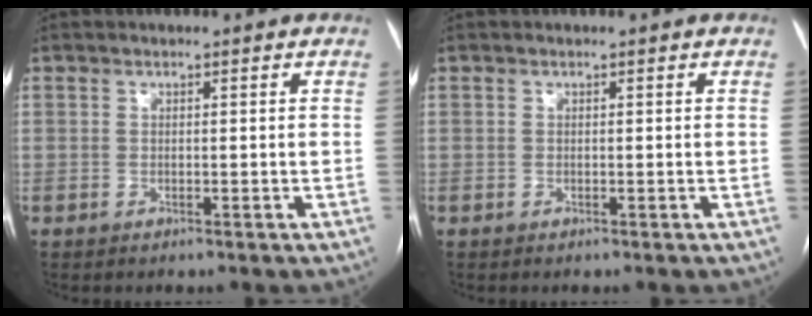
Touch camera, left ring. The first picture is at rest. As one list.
[{"total": 0.0}]